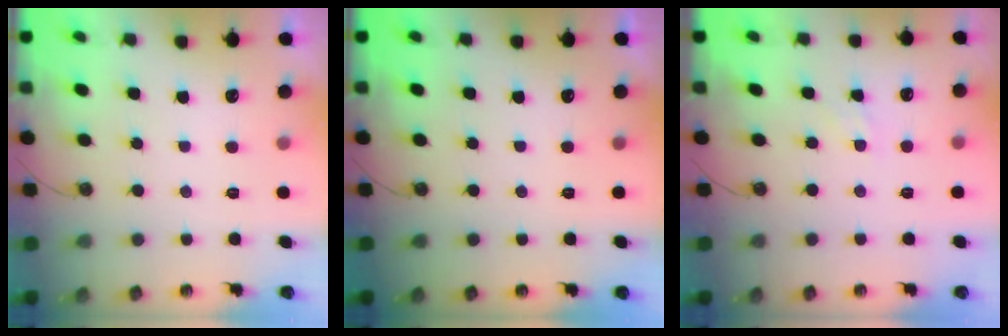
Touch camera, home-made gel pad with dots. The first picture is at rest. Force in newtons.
{"total": 0.0}
{"total": 1.7, "press": 1.7, "slide": 0.3}